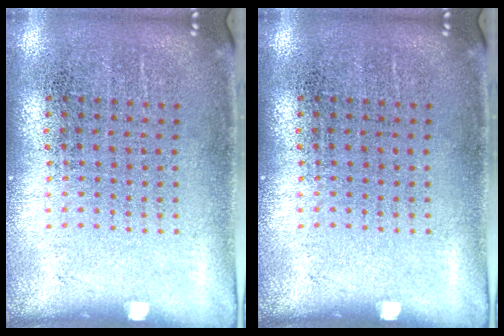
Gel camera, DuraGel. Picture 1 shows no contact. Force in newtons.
{"total": 0.0}